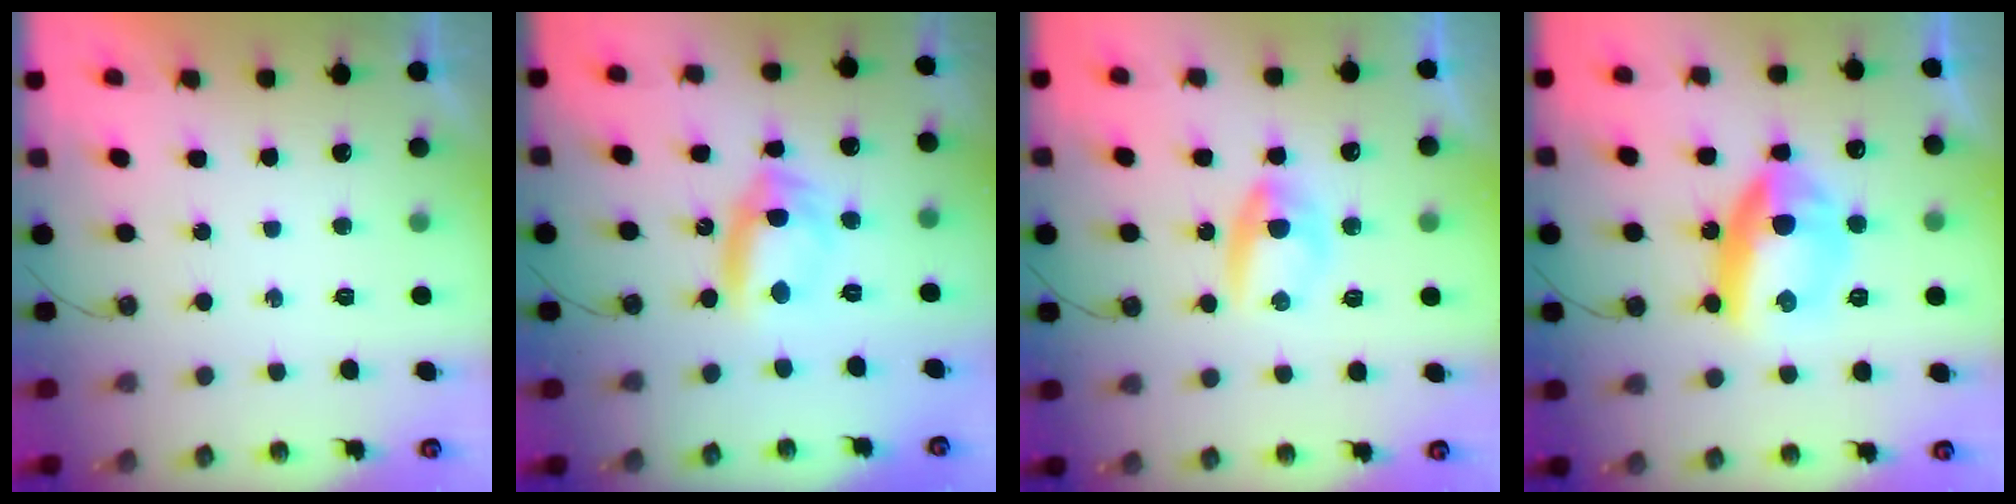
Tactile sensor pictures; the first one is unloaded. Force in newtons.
{"total": 10.0, "press": 9.9, "slide": 1.3}
{"total": 5.5, "press": 5.4, "slide": 1.2}
{"total": 13.6, "press": 13.5, "slide": 0.6}